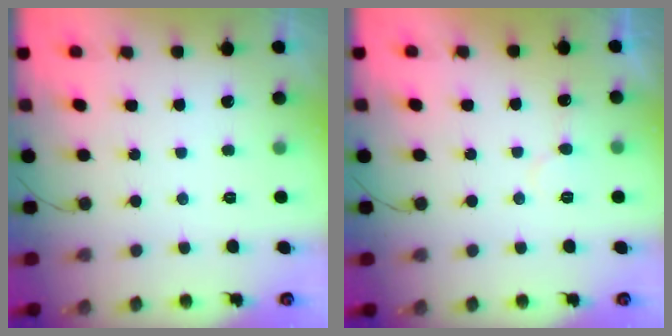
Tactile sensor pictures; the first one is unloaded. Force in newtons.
{"total": 6.9, "press": 6.8, "slide": 0.4}